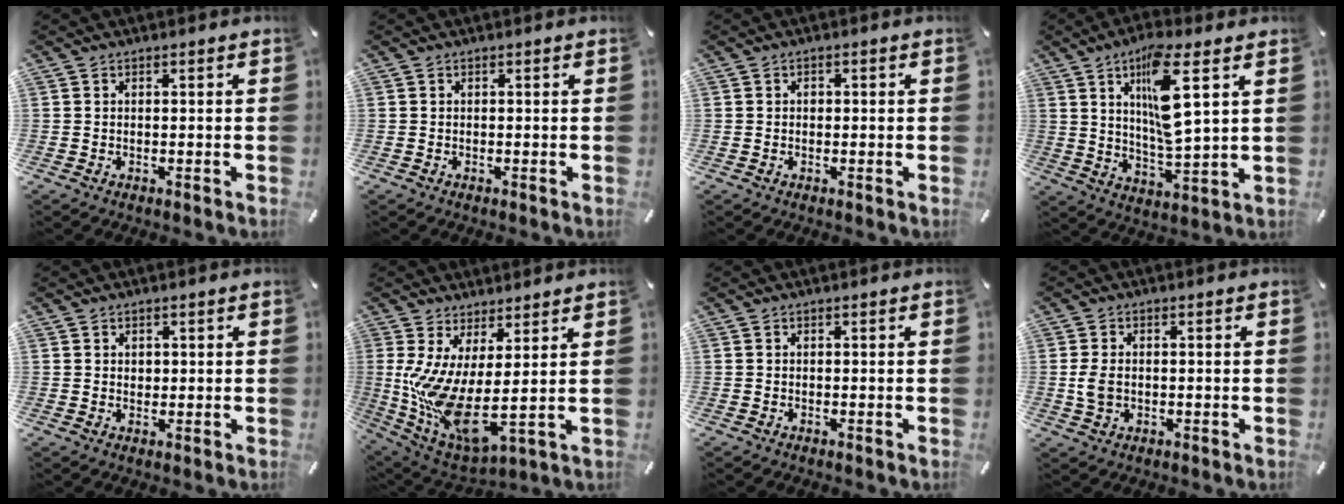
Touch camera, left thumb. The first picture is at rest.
{"total": 0.0}
{"total": 0.9, "force": [0.0, 0.7, 0.5], "torque": [-0.011, 0.002, -0.001]}
{"total": 13.7, "force": [5.5, 3.4, 12.1], "torque": [-0.219, -0.018, 0.087]}
{"total": 1.3, "force": [0.6, 1.1, 0.3], "torque": [0.001, 0.000, 0.008]}
{"total": 11.4, "force": [0.7, 3.1, 10.9], "torque": [-0.229, -0.049, 0.014]}
{"total": 0.0}
{"total": 4.3, "force": [-0.2, 2.9, 3.1], "torque": [-0.073, 0.002, -0.007]}